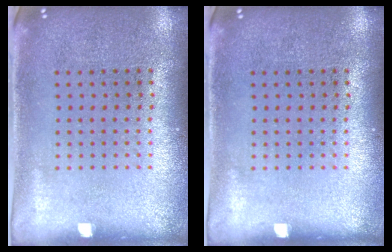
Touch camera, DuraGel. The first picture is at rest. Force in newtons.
{"total": 0.0}